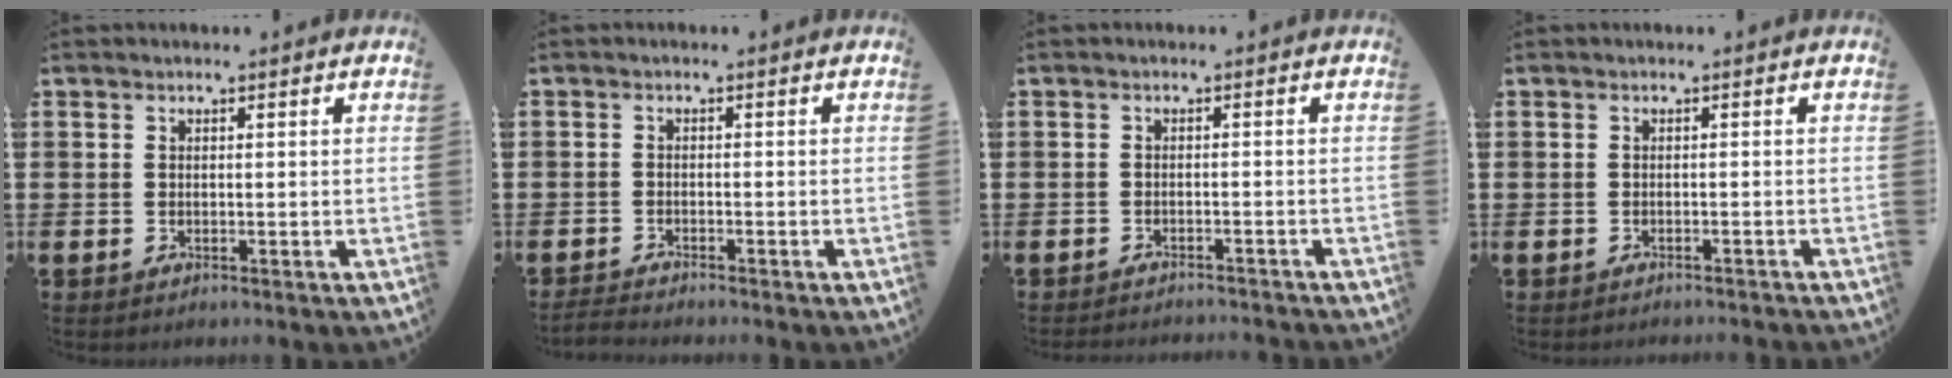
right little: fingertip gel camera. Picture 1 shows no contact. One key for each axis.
{"total": 1.2, "fx": -1.2, "fy": 0.0, "fz": 0.3, "tx": -0.006, "ty": 0.002, "tz": -0.024}
{"total": 1.2, "fx": -1.2, "fy": -0.1, "fz": 0.0, "tx": -0.002, "ty": 0.002, "tz": -0.024}
{"total": 0.6, "fx": -0.6, "fy": -0.1, "fz": 0.0, "tx": 0.001, "ty": -0.001, "tz": -0.013}